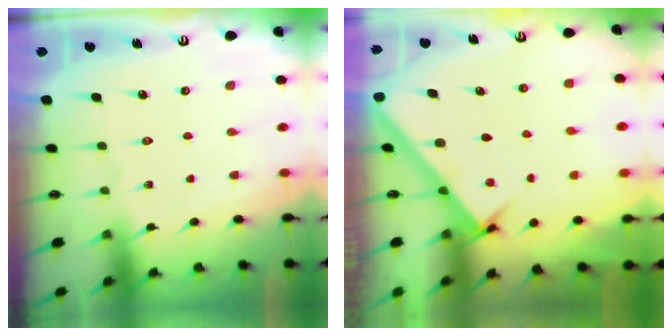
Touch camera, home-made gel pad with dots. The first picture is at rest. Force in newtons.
{"total": 2.7, "press": 2.6, "slide": 0.3}